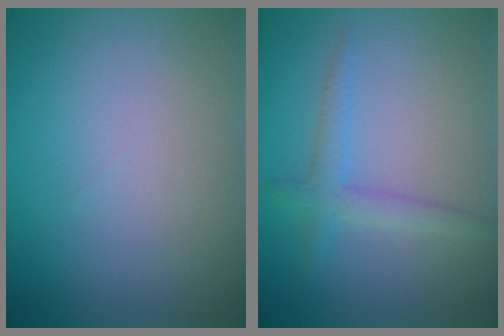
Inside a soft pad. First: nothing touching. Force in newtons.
{"total": 2.3, "press": 2.3, "slide": 0.2}